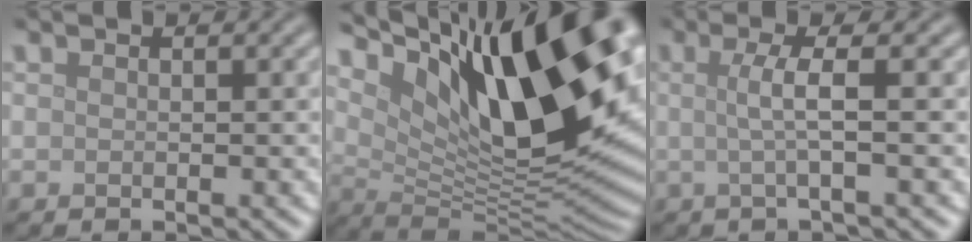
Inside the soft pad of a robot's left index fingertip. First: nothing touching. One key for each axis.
{"total": 16.8, "fx": 8.3, "fy": 6.0, "fz": 13.4, "tx": -0.222, "ty": 0.014, "tz": 0.148}
{"total": 2.9, "fx": 0.1, "fy": 0.6, "fz": 2.8, "tx": -0.050, "ty": 0.002, "tz": -0.005}